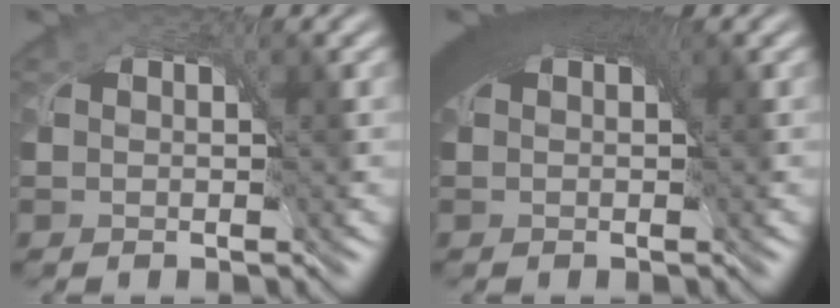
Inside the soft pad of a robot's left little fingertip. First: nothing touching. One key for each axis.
{"total": 8.4, "fx": 3.1, "fy": 4.2, "fz": 6.6, "tx": -0.104, "ty": 0.019, "tz": 0.032}